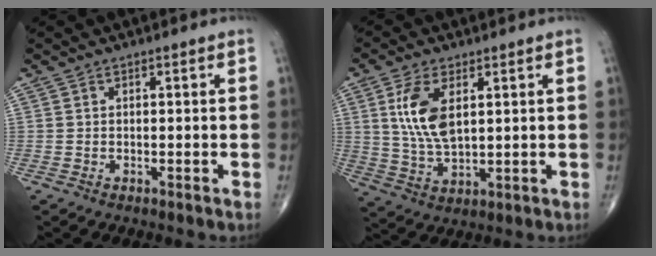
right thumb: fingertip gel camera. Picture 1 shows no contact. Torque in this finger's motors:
{"motor_torque": [0.13, 2.06, 1.28, 0.65, 0.12]}